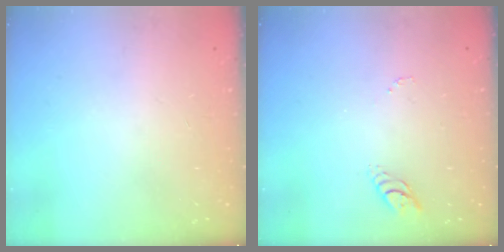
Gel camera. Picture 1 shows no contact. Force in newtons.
{"total": 3.9, "press": 3.9, "slide": 0.3}